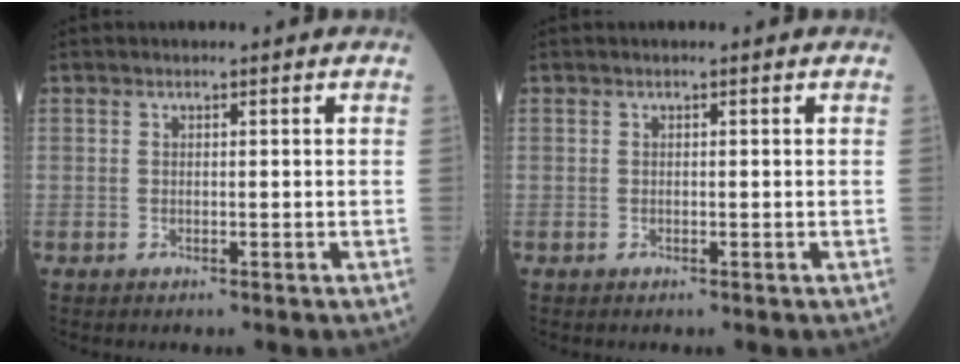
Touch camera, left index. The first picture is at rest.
{"total": 0.0}